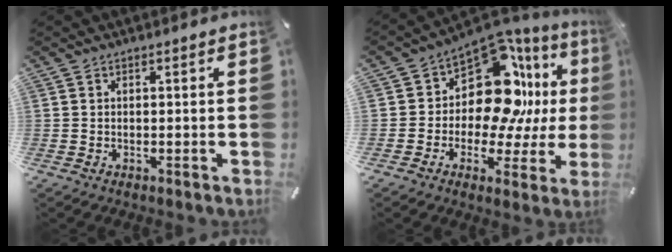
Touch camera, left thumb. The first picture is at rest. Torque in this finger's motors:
{"motor_torque": [1.67, 2.44, 0.78, -0.55, 0.23]}